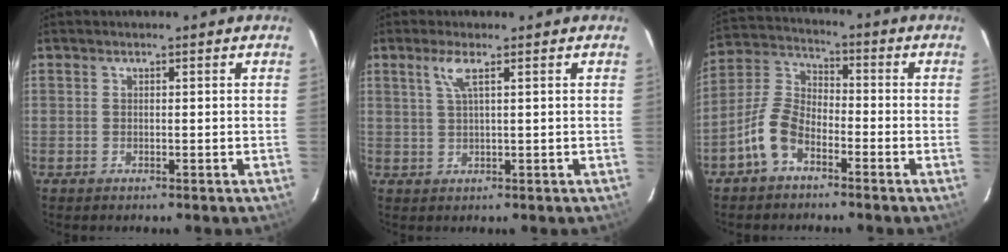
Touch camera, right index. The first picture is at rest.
{"total": 3.0, "force": [1.5, -0.1, 2.6], "torque": [-0.054, 0.002, 0.031]}
{"total": 8.4, "force": [-5.0, 4.3, 5.2], "torque": [-0.119, 0.019, -0.104]}